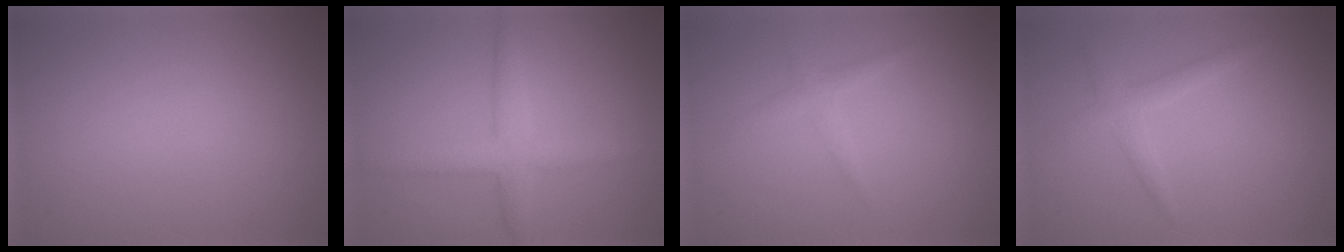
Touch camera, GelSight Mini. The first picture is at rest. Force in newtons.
{"total": 3.3, "press": 3.3, "slide": 0.1}
{"total": 1.4, "press": 1.4, "slide": 0.0}
{"total": 1.9, "press": 1.9, "slide": 0.1}